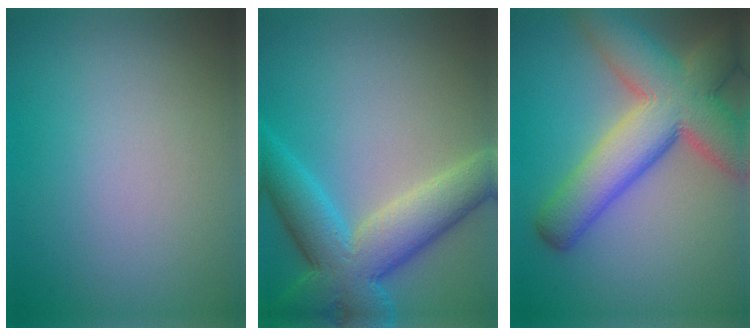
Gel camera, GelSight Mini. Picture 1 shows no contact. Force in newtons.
{"total": 8.6, "press": 8.5, "slide": 0.5}
{"total": 10.8, "press": 10.8, "slide": 0.6}